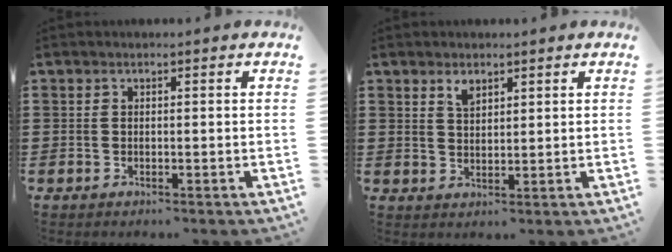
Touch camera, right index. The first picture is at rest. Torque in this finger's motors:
{"motor_torque": [0.00, 0.00, 0.01, 0.04]}